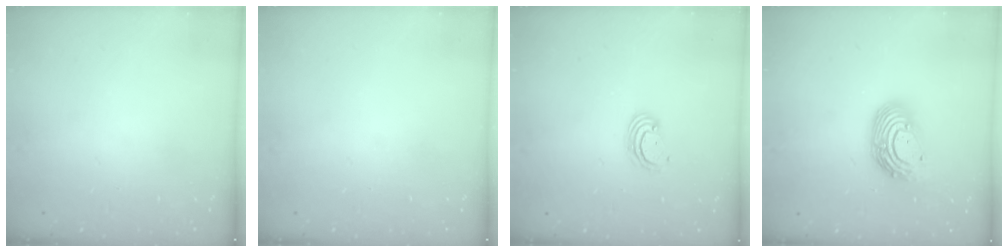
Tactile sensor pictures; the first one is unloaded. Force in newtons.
{"total": 0.0}
{"total": 2.6, "press": 2.6, "slide": 0.2}
{"total": 13.2, "press": 13.1, "slide": 1.3}